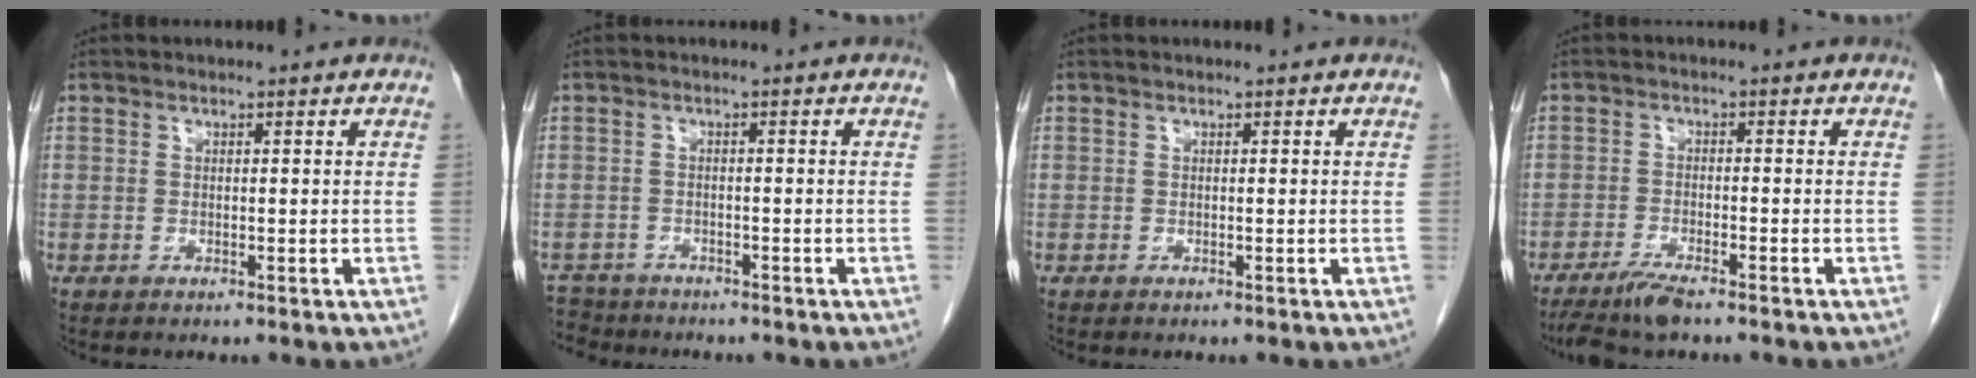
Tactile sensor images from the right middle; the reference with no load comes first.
{"total": 4.6, "force": [-4.2, 1.9, -0.4], "torque": [0.007, -0.007, -0.075]}
{"total": 0.0}
{"total": 4.8, "force": [-3.9, 0.3, 2.8], "torque": [-0.056, -0.013, -0.072]}